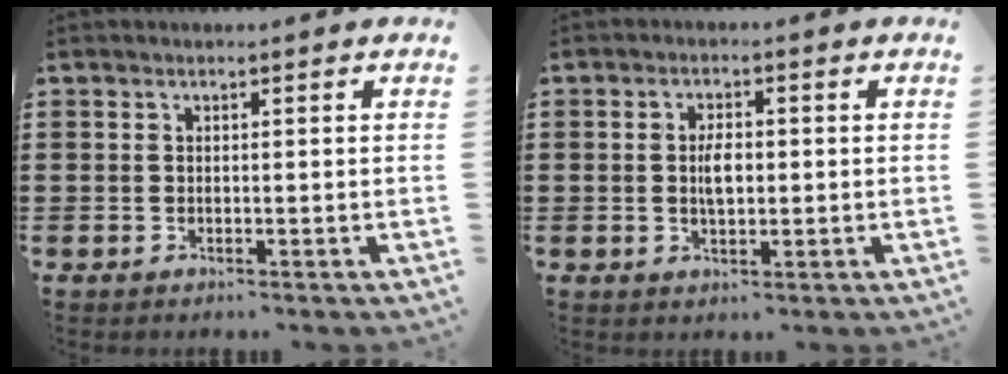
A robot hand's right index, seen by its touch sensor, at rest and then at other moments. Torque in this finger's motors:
{"motor_torque": [1.19, 0.95, 0.35, 0.09]}